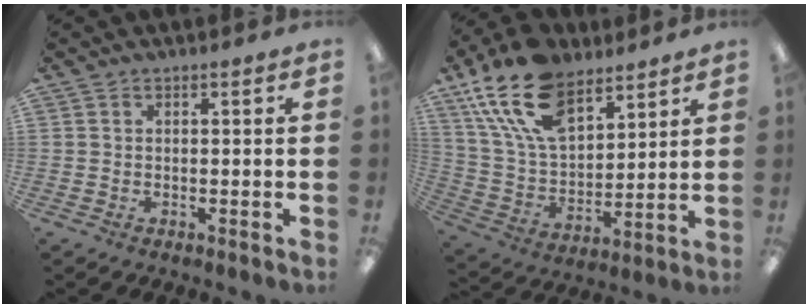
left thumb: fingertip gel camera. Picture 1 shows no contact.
{"total": 20.2, "force": [12.2, 11.2, 11.6], "torque": [-0.249, -0.051, 0.221]}